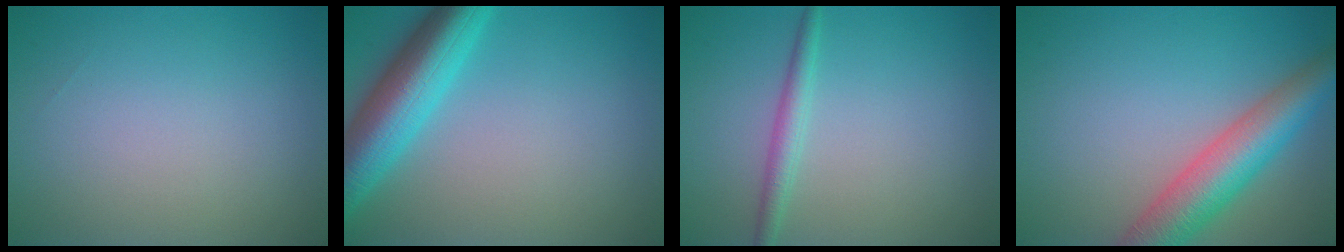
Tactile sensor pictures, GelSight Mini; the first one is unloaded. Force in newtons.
{"total": 7.4, "press": 7.4, "slide": 0.3}
{"total": 1.9, "press": 1.9, "slide": 0.1}
{"total": 6.9, "press": 6.9, "slide": 0.3}